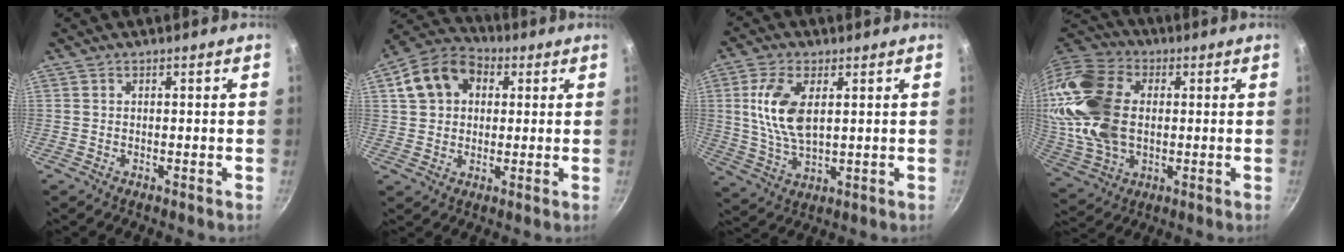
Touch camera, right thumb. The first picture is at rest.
{"total": 12.4, "force": [3.4, 9.5, 7.3], "torque": [-0.105, 0.023, 0.042]}
{"total": 10.8, "force": [2.4, 5.4, 9.0], "torque": [-0.174, -0.009, 0.051]}
{"total": 21.6, "force": [1.9, 14.8, 15.7], "torque": [-0.300, 0.014, 0.038]}